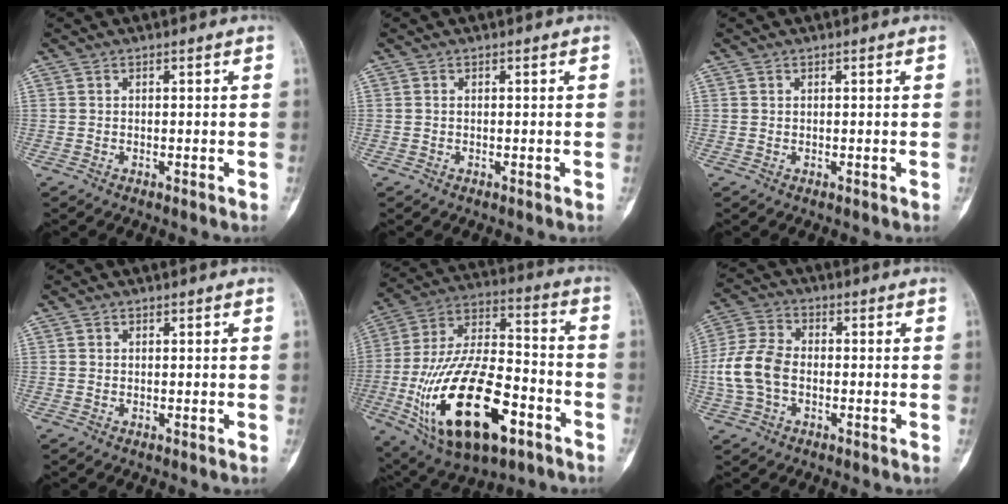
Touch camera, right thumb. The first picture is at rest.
{"total": 0.0}
{"total": 0.0}
{"total": 0.0}
{"total": 27.3, "force": [-10.5, 12.8, 21.7], "torque": [-0.427, 0.041, -0.167]}
{"total": 9.6, "force": [-1.4, 6.4, 7.0], "torque": [-0.150, 0.023, -0.035]}